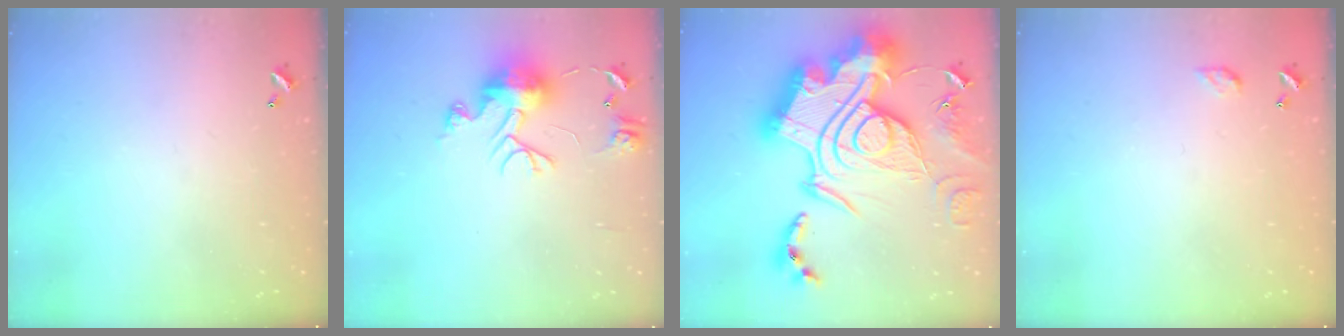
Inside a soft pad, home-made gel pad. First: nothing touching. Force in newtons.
{"total": 10.5, "press": 10.5, "slide": 1.0}
{"total": 0.6, "press": 0.6, "slide": 0.0}
{"total": 3.2, "press": 3.2, "slide": 0.4}